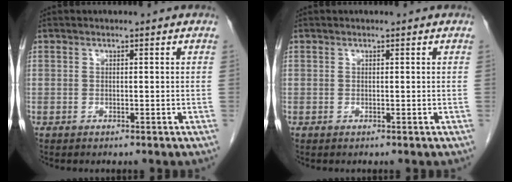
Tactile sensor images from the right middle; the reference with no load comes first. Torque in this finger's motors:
{"motor_torque": [0.00, 0.00, 0.00, 0.00]}